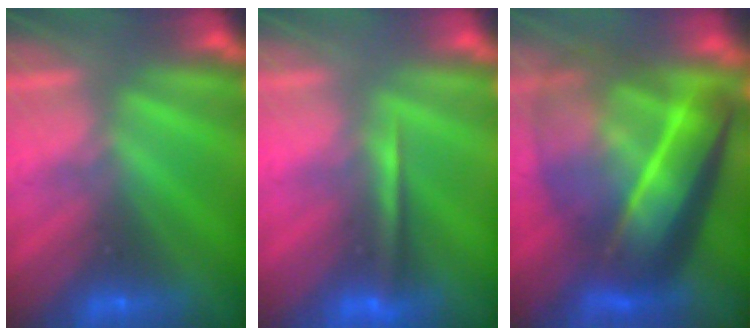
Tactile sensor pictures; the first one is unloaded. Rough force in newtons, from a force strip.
{"total": 1.3}
{"total": 7.6}